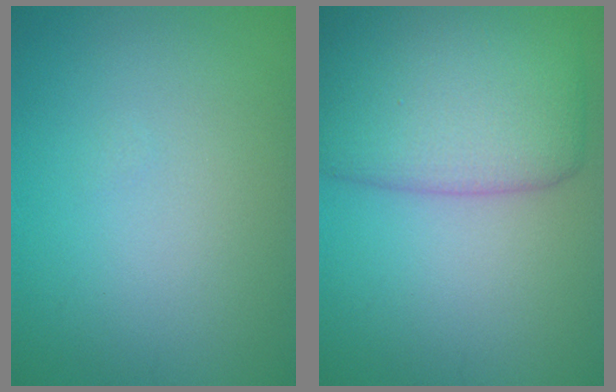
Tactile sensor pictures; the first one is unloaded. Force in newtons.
{"total": 7.5, "press": 7.5, "slide": 0.1}